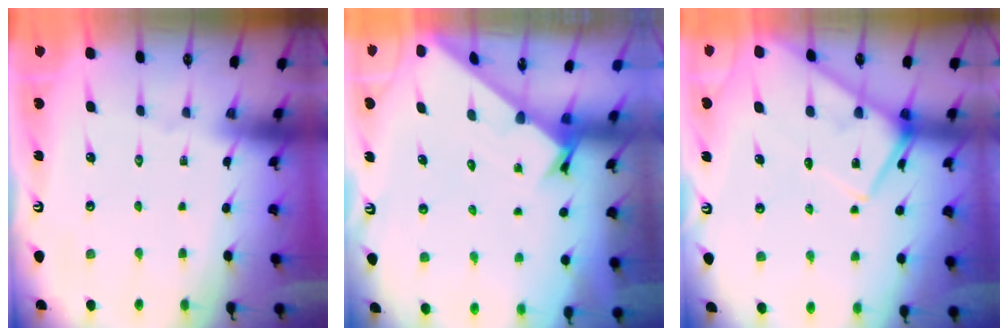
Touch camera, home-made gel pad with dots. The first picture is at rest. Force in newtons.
{"total": 1.8, "press": 1.8, "slide": 0.1}
{"total": 9.9, "press": 9.8, "slide": 1.1}